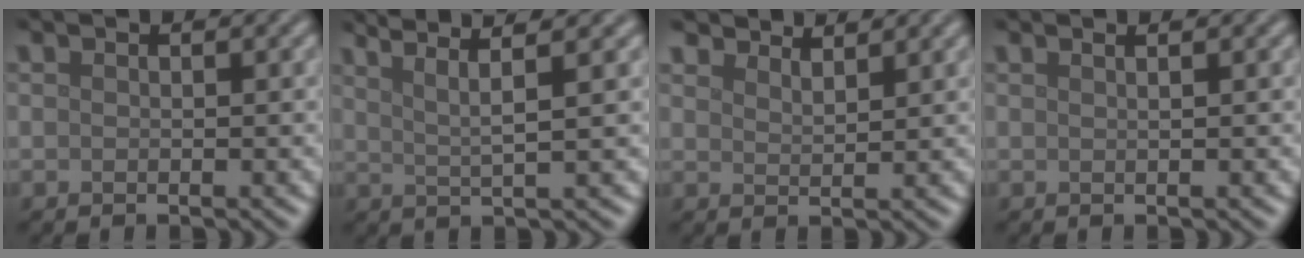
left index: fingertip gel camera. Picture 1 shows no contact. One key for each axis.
{"total": 5.4, "fx": 3.7, "fy": 0.8, "fz": 3.8, "tx": -0.069, "ty": 0.019, "tz": 0.041}
{"total": 3.6, "fx": 3.6, "fy": 0.5, "fz": 0.5, "tx": -0.012, "ty": -0.001, "tz": 0.055}
{"total": 1.8, "fx": 0.9, "fy": 0.8, "fz": 1.3, "tx": -0.005, "ty": 0.001, "tz": -0.007}